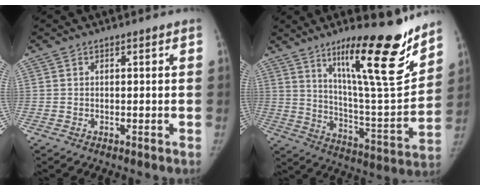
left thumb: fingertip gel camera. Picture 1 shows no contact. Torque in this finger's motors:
{"motor_torque": [0.90, -0.43, 1.68, -1.09, 0.43]}